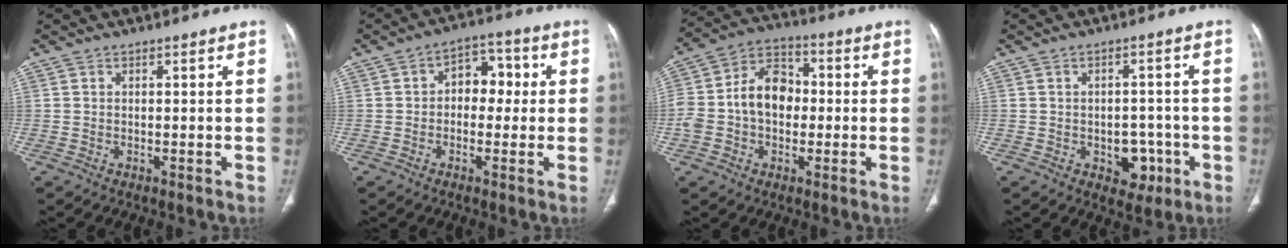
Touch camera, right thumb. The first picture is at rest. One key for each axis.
{"total": 7.4, "fx": 0.4, "fy": 5.2, "fz": 5.2, "tx": -0.038, "ty": 0.027, "tz": -0.005}
{"total": 13.2, "fx": -0.6, "fy": 9.6, "fz": 9.0, "tx": -0.146, "ty": 0.044, "tz": -0.020}
{"total": 6.3, "fx": -2.2, "fy": 4.5, "fz": 3.8, "tx": -0.019, "ty": 0.016, "tz": -0.020}